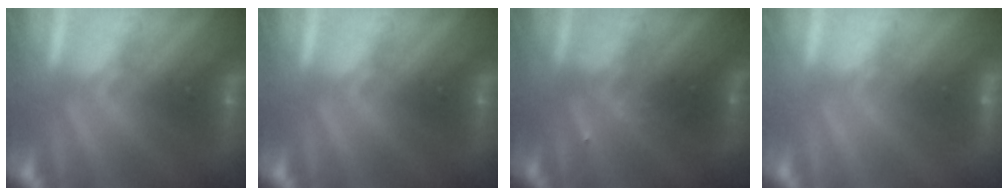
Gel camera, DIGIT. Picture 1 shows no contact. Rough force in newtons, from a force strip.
{"total": 0.0}
{"total": 2.4}
{"total": 2.0}